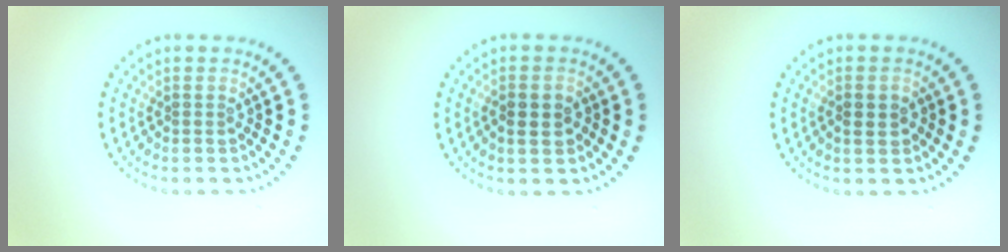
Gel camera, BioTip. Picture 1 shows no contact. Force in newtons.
{"total": 2.4, "press": 2.4, "slide": 0.2}
{"total": 1.5, "press": 1.5, "slide": 0.2}